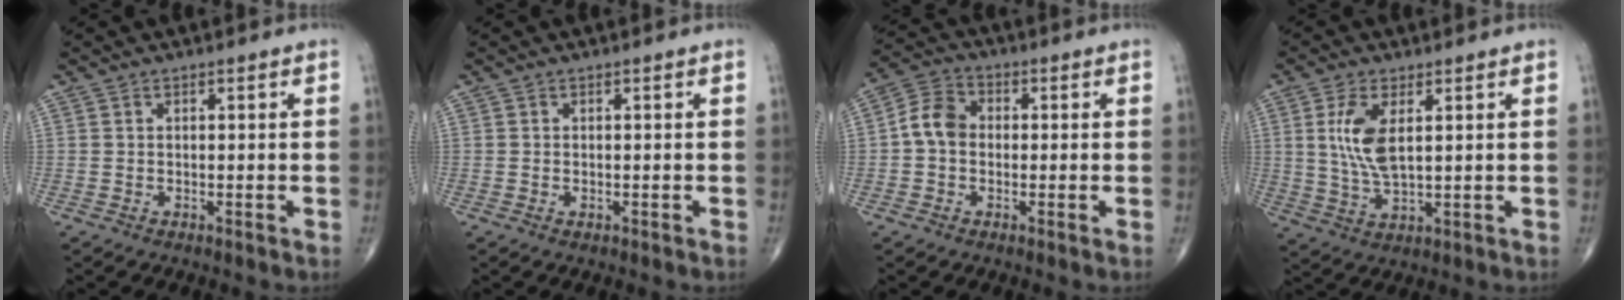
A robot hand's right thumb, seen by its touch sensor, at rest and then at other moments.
{"total": 0.6, "force": [-0.2, 0.3, 0.4], "torque": [-0.010, 0.001, -0.001]}
{"total": 6.4, "force": [-0.4, 5.1, 3.9], "torque": [-0.062, 0.023, -0.020]}
{"total": 8.1, "force": [2.1, 3.4, 7.1], "torque": [-0.151, -0.011, 0.046]}